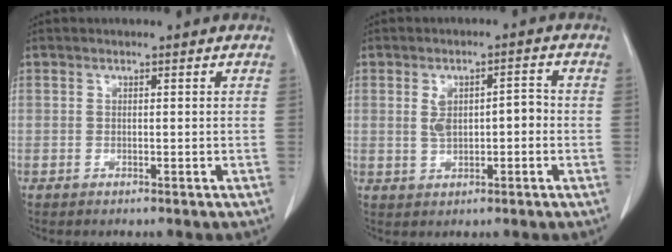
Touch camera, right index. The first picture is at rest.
{"total": 4.9, "force": [0.0, 2.3, 4.3], "torque": [-0.079, 0.018, 0.008]}